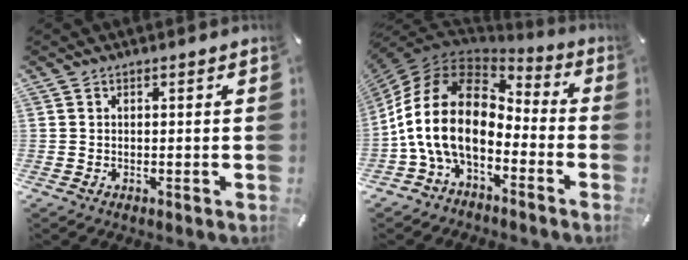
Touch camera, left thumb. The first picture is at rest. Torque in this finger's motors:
{"motor_torque": [0.60, 3.42, 1.99, -0.78, 1.05]}